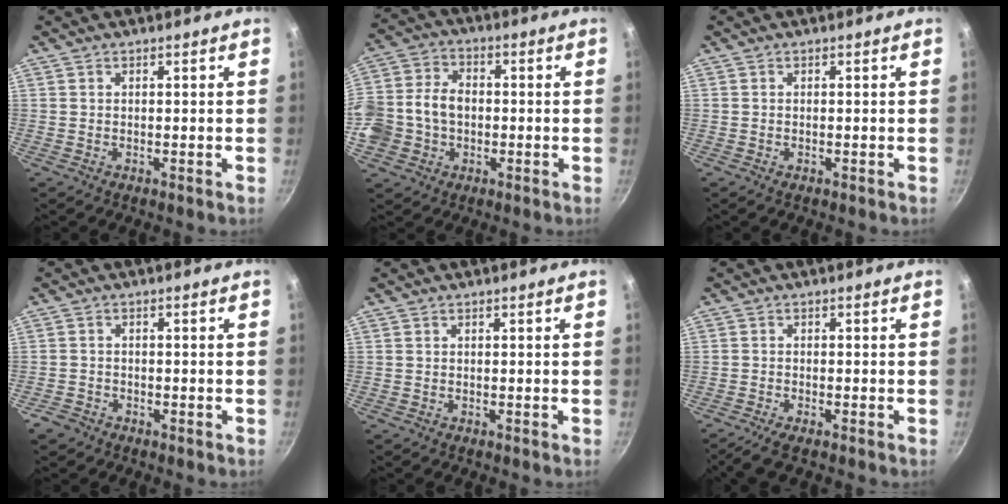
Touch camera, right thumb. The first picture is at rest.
{"total": 13.7, "force": [-1.0, 10.2, 9.0], "torque": [-0.187, 0.034, -0.026]}
{"total": 0.0}
{"total": 2.7, "force": [-1.7, 1.9, 0.7], "torque": [-0.012, 0.019, -0.029]}
{"total": 0.0}
{"total": 3.6, "force": [-2.5, 0.6, 2.4], "torque": [-0.063, 0.008, -0.047]}